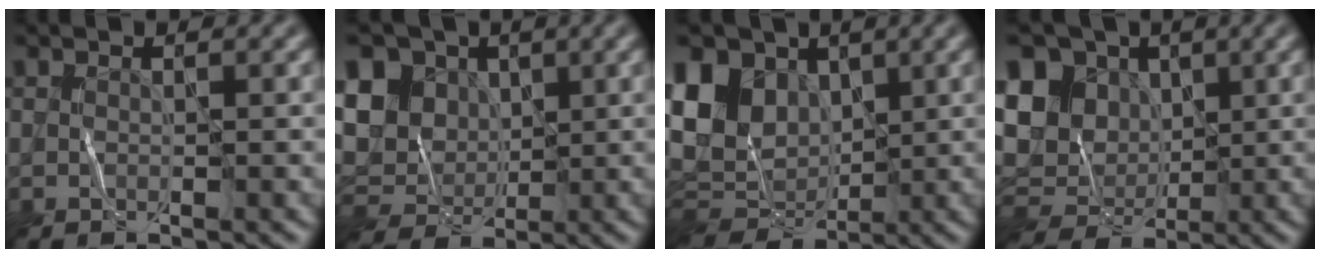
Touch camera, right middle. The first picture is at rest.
{"total": 9.6, "force": [3.2, 7.8, 4.5], "torque": [-0.110, 0.025, 0.048]}
{"total": 11.0, "force": [2.8, 8.4, 6.5], "torque": [-0.158, 0.027, 0.057]}
{"total": 9.9, "force": [2.5, 8.1, 5.1], "torque": [-0.119, 0.020, 0.034]}